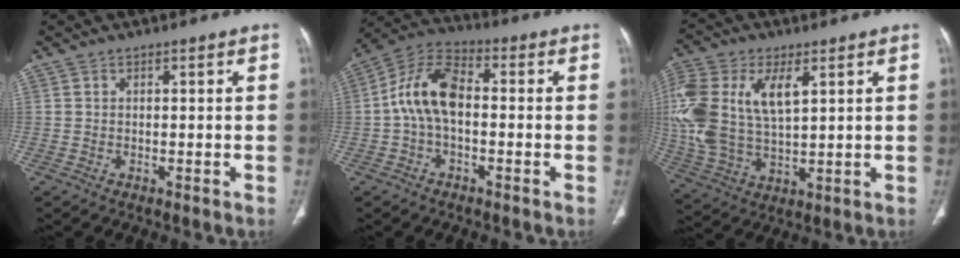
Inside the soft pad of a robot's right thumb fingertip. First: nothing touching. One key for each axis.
{"total": 10.6, "fx": -0.6, "fy": 6.0, "fz": 8.7, "tx": -0.168, "ty": 0.034, "tz": -0.020}
{"total": 20.0, "fx": 5.5, "fy": 10.9, "fz": 15.8, "tx": -0.364, "ty": -0.002, "tz": 0.104}